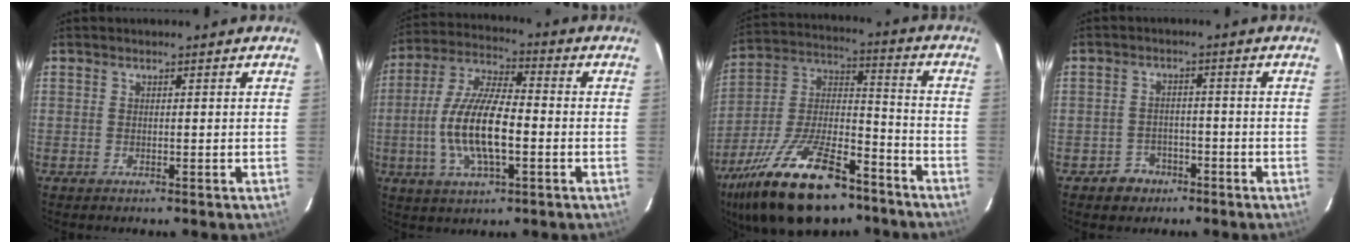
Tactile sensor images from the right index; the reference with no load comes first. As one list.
[{"total": 14.2, "force": [-2.9, 4.8, 13.0], "torque": [-0.269, -0.001, -0.055]}, {"total": 25.5, "force": [-16.6, 10.4, 16.3], "torque": [-0.319, -0.006, -0.271]}, {"total": 4.6, "force": [-2.7, 3.7, 0.3], "torque": [-0.020, 0.019, -0.036]}]